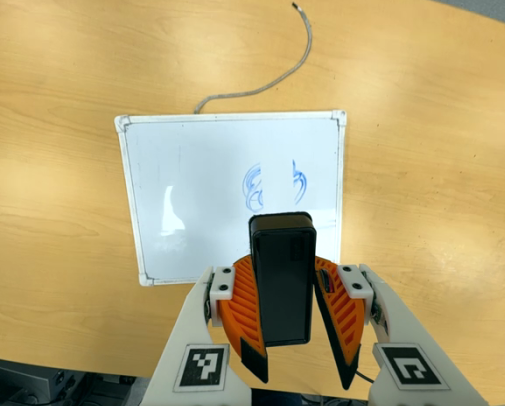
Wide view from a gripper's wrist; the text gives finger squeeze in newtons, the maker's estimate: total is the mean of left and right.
{"total": 8.2, "left": 9.2, "right": 7.1}